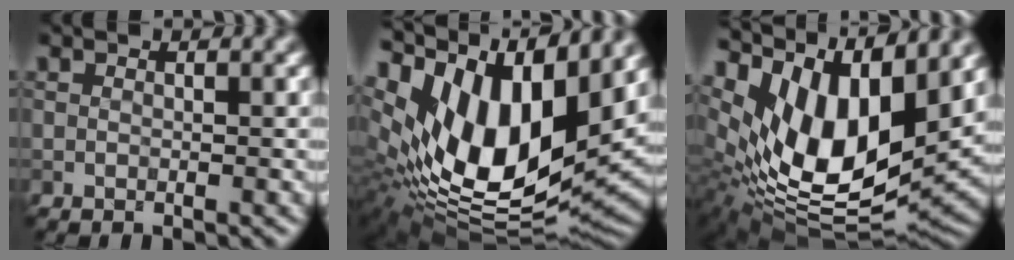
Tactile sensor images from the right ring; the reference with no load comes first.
{"total": 16.3, "force": [5.4, 8.2, 13.0], "torque": [-0.267, 0.004, 0.093]}
{"total": 14.5, "force": [4.9, 7.2, 11.6], "torque": [-0.227, -0.006, 0.087]}